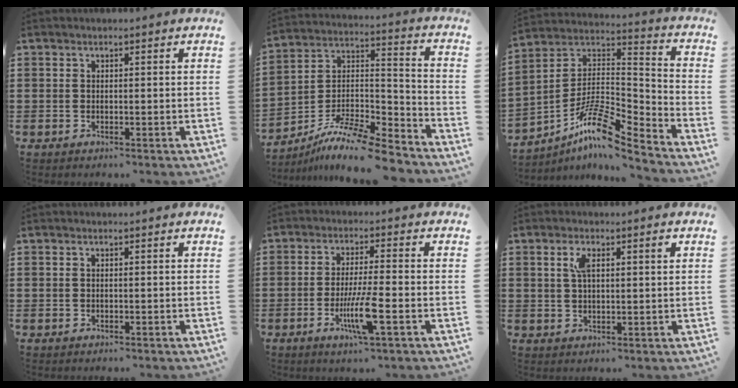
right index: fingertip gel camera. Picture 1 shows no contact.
{"total": 10.3, "force": [-8.9, 1.8, 5.0], "torque": [-0.091, 0.019, -0.177]}
{"total": 10.6, "force": [-7.5, 2.6, 7.1], "torque": [-0.152, 0.001, -0.151]}
{"total": 0.0}
{"total": 7.2, "force": [-2.7, 0.7, 6.7], "torque": [-0.135, -0.019, -0.052]}
{"total": 3.5, "force": [1.3, 1.0, 3.0], "torque": [-0.055, 0.004, 0.018]}